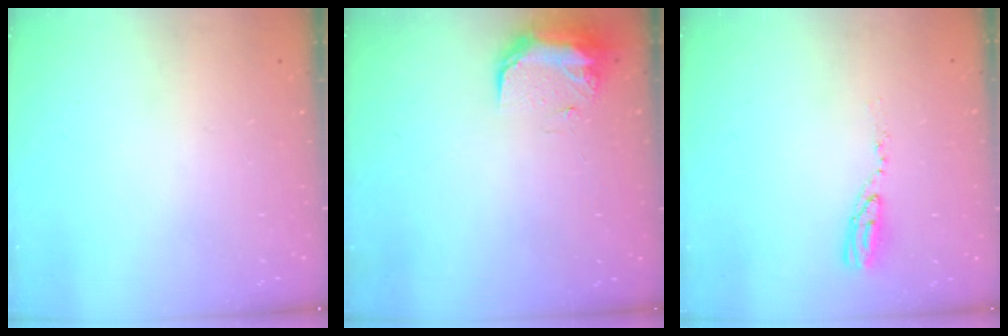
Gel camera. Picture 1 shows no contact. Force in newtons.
{"total": 8.8, "press": 8.7, "slide": 1.2}
{"total": 5.1, "press": 5.1, "slide": 0.3}